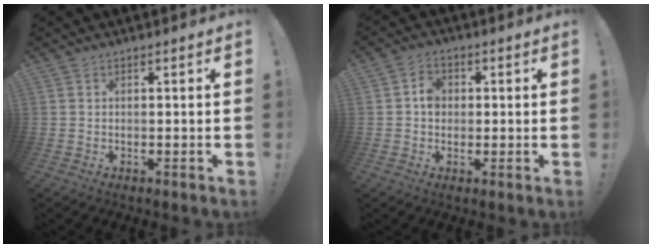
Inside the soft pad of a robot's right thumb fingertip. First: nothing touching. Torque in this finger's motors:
{"motor_torque": [0.05, 0.03, -0.11, 0.13, -0.01]}